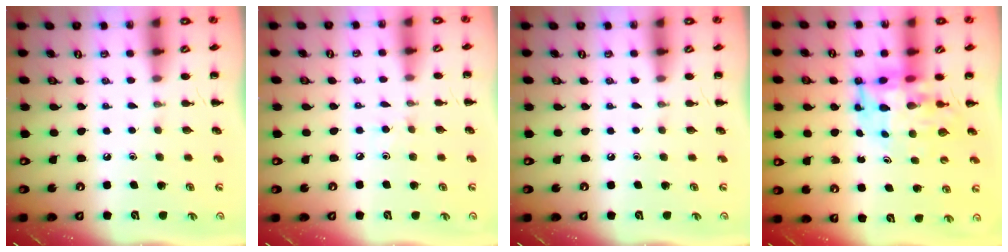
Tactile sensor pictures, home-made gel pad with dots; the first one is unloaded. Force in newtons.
{"total": 3.8, "press": 3.6, "slide": 1.2}
{"total": 0.0}
{"total": 8.2, "press": 7.7, "slide": 2.9}